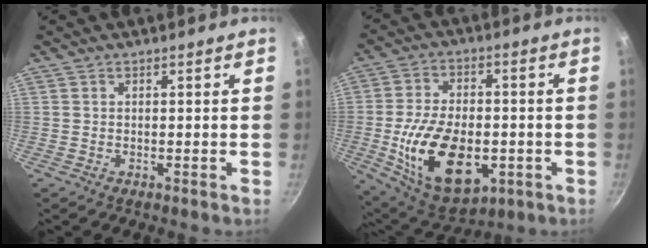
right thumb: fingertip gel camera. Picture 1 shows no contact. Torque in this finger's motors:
{"motor_torque": [-0.20, 1.26, 0.96, 0.73, 0.22]}